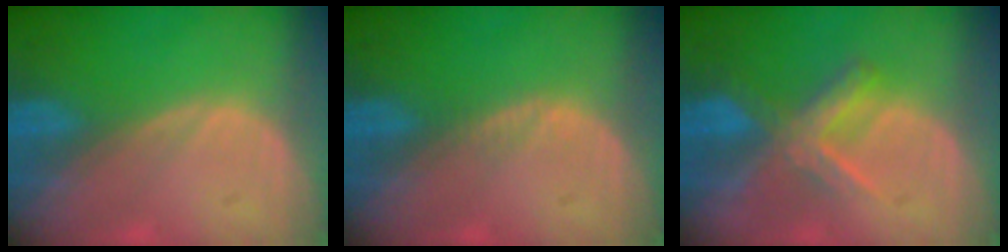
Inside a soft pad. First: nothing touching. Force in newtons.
{"total": 0.5, "press": 0.5, "slide": 0.1}
{"total": 6.6, "press": 6.2, "slide": 2.3}